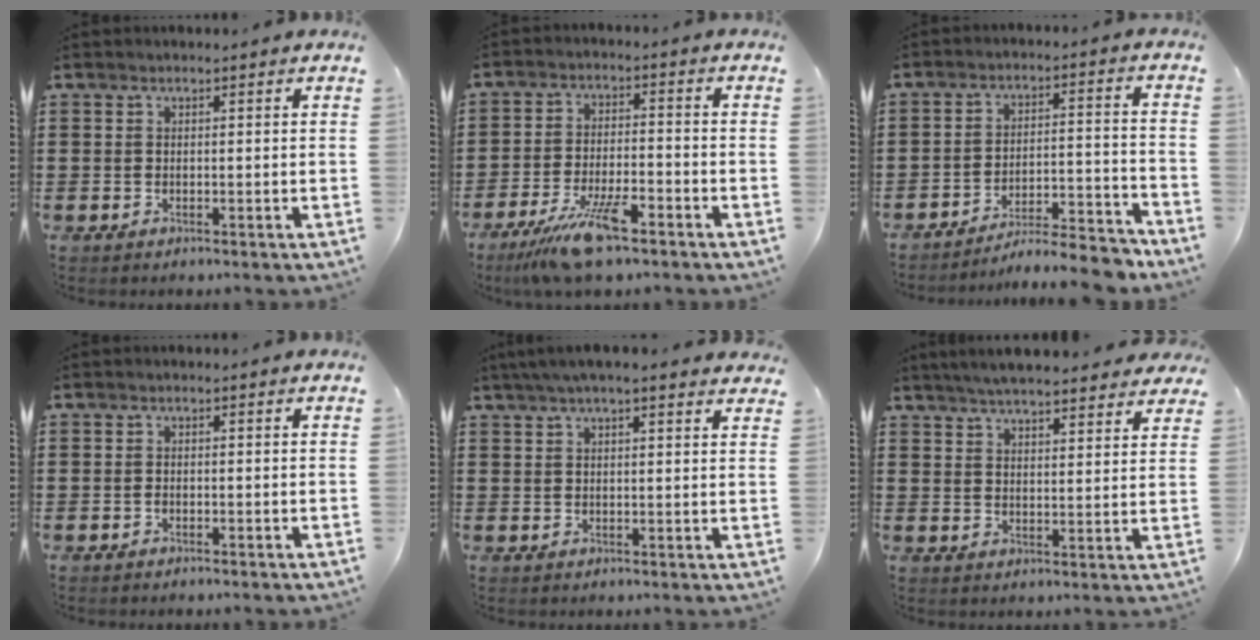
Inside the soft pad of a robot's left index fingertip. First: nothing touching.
{"total": 8.9, "force": [-6.2, 1.9, 6.1], "torque": [-0.125, -0.002, -0.116]}
{"total": 7.5, "force": [-7.1, 0.2, 2.3], "torque": [-0.027, 0.011, -0.133]}
{"total": 0.5, "force": [-0.5, 0.2, 0.2], "torque": [-0.008, -0.002, -0.008]}
{"total": 4.1, "force": [3.4, 0.2, 2.3], "torque": [-0.053, 0.002, 0.062]}
{"total": 5.1, "force": [4.9, 0.1, 1.5], "torque": [-0.045, -0.018, 0.088]}